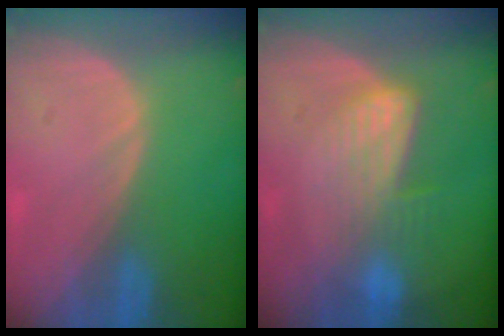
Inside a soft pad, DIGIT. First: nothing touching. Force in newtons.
{"total": 7.0, "press": 5.9, "slide": 3.8}